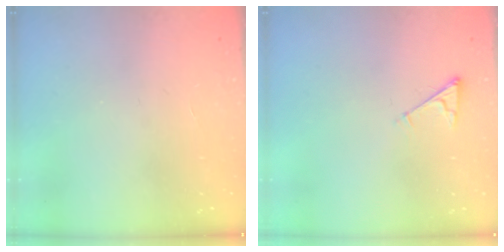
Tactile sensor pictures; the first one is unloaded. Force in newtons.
{"total": 2.8, "press": 2.7, "slide": 0.4}